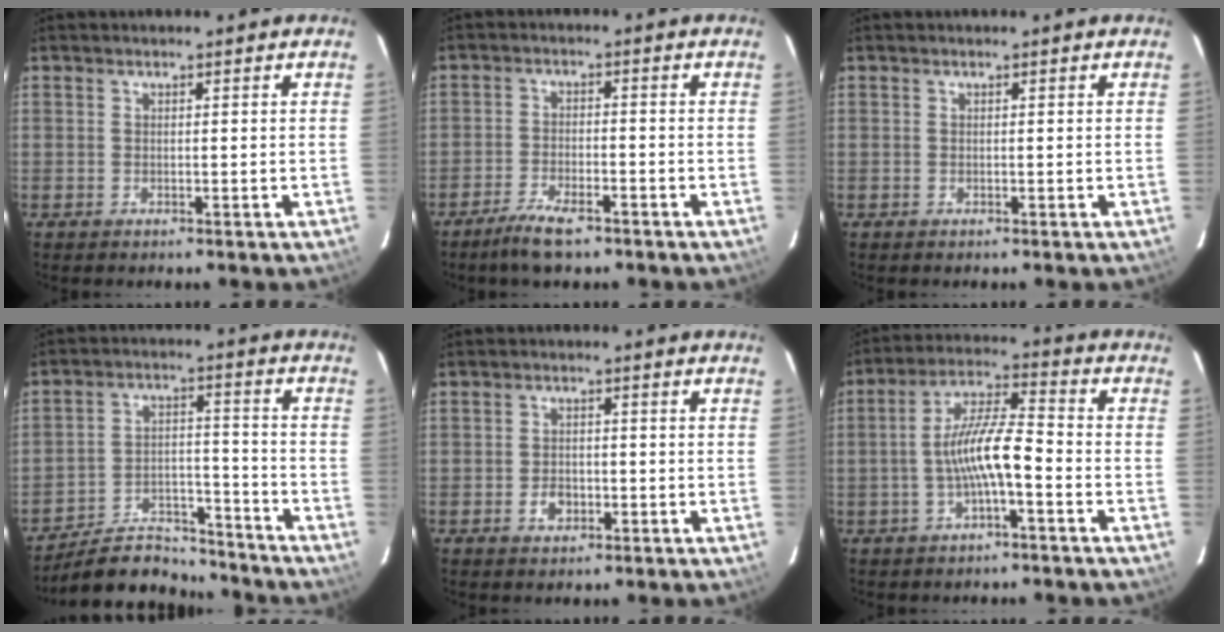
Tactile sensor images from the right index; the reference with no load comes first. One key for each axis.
{"total": 6.7, "fx": -5.0, "fy": 2.0, "fz": 4.0, "tx": -0.097, "ty": -0.004, "tz": -0.091}
{"total": 0.0}
{"total": 13.3, "fx": -12.2, "fy": 4.6, "fz": 2.4, "tx": -0.062, "ty": 0.033, "tz": -0.188}
{"total": 3.3, "fx": -1.4, "fy": 2.4, "fz": 1.9, "tx": -0.034, "ty": 0.003, "tz": -0.020}
{"total": 9.0, "fx": -2.9, "fy": 1.6, "fz": 8.3, "tx": -0.170, "ty": 0.016, "tz": -0.053}